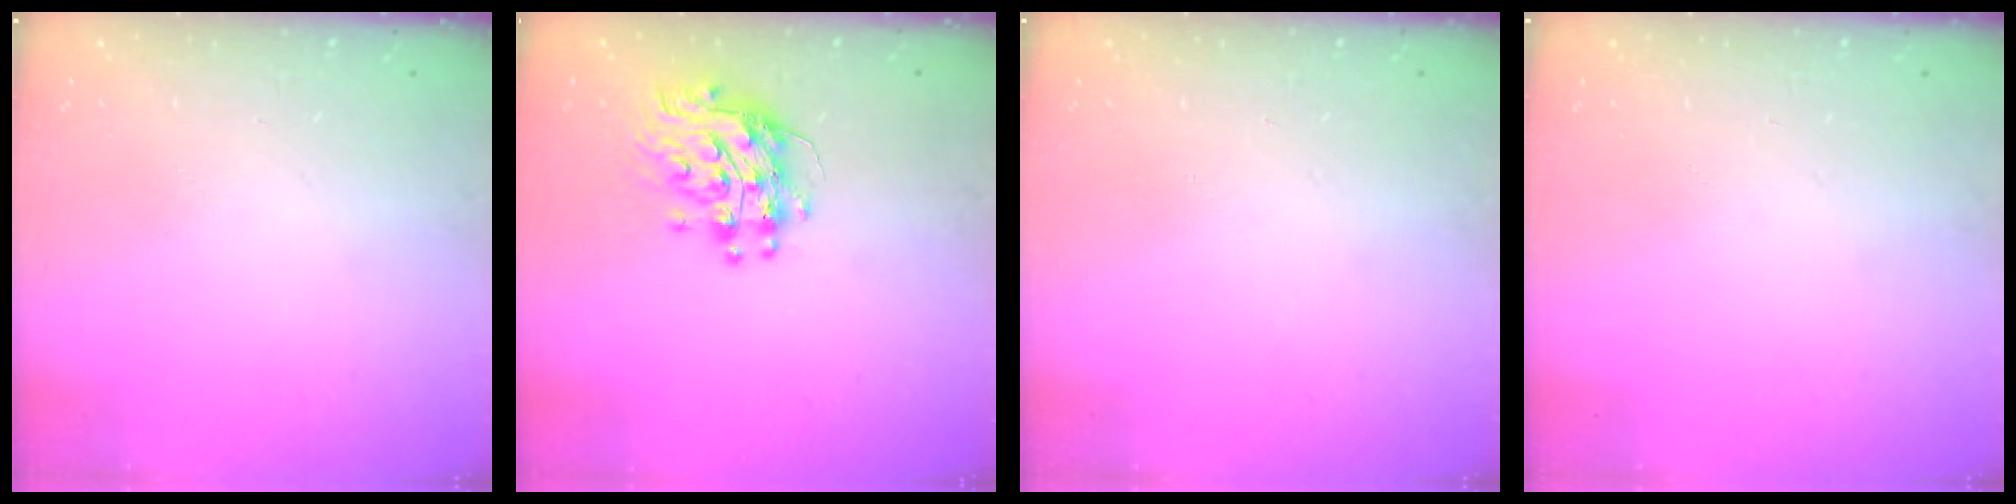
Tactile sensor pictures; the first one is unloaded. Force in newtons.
{"total": 11.5, "press": 11.5, "slide": 1.0}
{"total": 0.0}
{"total": 0.0}